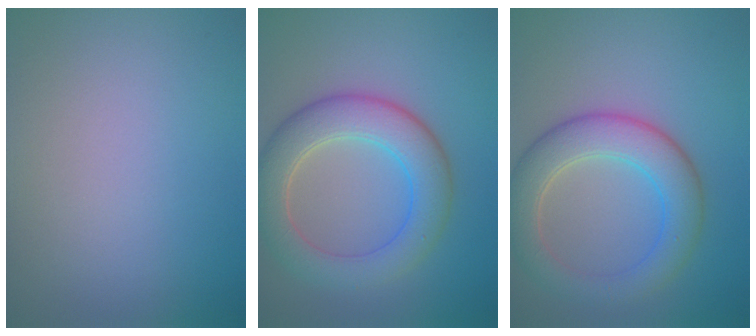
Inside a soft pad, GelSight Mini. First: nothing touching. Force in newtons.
{"total": 6.4, "press": 6.4, "slide": 0.4}
{"total": 6.0, "press": 5.9, "slide": 0.5}